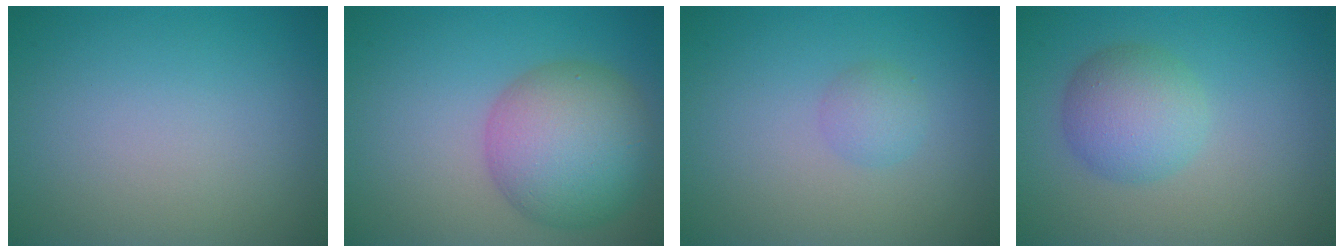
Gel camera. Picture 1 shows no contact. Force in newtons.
{"total": 8.1, "press": 8.1, "slide": 0.3}
{"total": 1.5, "press": 1.5, "slide": 0.1}
{"total": 4.1, "press": 4.1, "slide": 0.1}